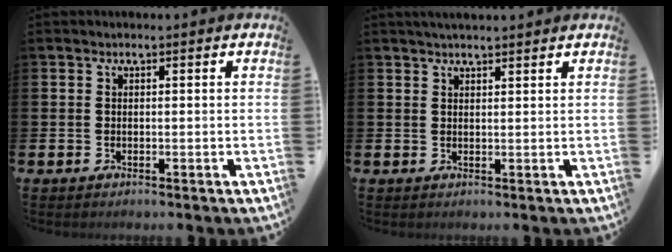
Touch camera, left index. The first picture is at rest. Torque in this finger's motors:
{"motor_torque": [0.33, -0.84, 0.34, 0.18]}